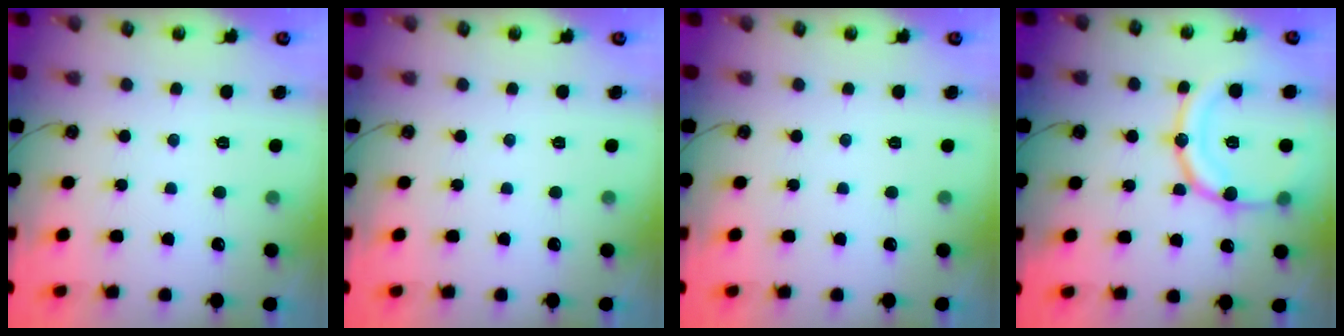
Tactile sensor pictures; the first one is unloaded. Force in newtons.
{"total": 0.0}
{"total": 0.0}
{"total": 17.8, "press": 17.6, "slide": 3.2}